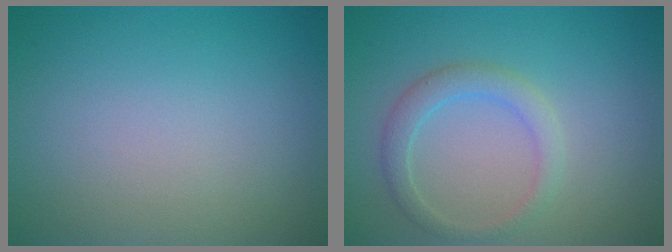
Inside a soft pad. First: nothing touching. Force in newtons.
{"total": 2.3, "press": 2.3, "slide": 0.2}